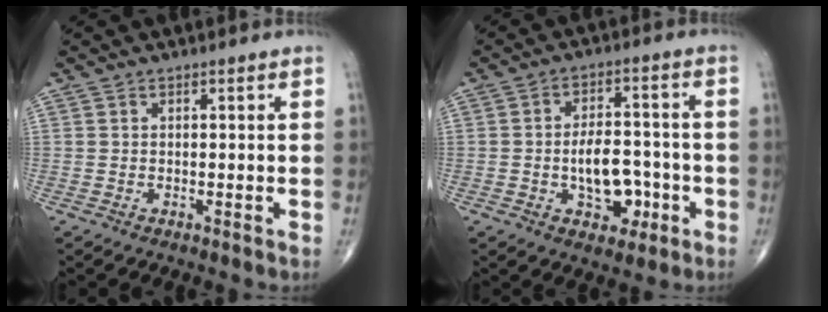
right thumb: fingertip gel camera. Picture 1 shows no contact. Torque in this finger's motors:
{"motor_torque": [2.66, 2.35, 0.87, -0.16, 0.05]}